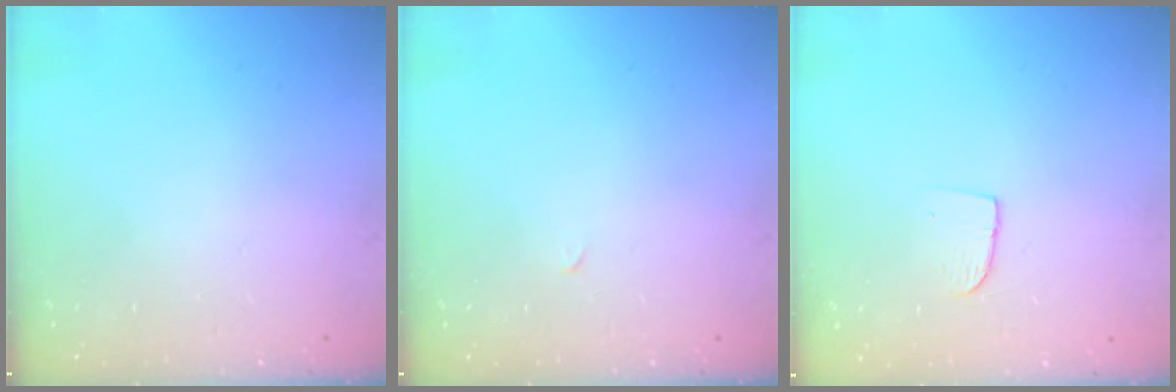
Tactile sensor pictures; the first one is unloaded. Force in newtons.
{"total": 0.0}
{"total": 5.6, "press": 5.6, "slide": 0.4}